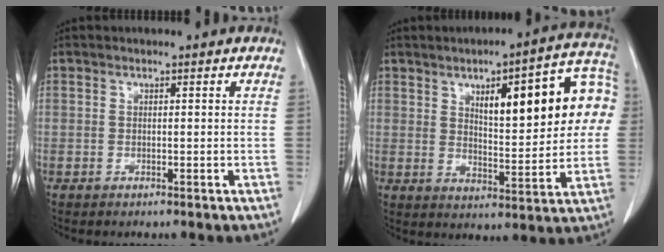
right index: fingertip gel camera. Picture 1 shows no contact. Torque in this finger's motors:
{"motor_torque": [1.32, 0.82, 0.38, 0.08]}